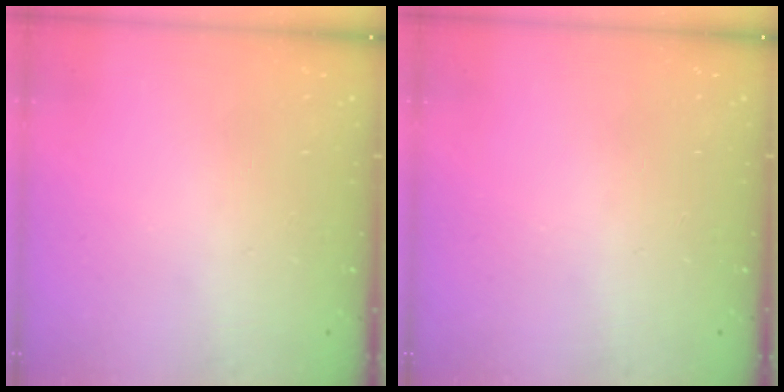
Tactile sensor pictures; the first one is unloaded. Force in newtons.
{"total": 0.0}